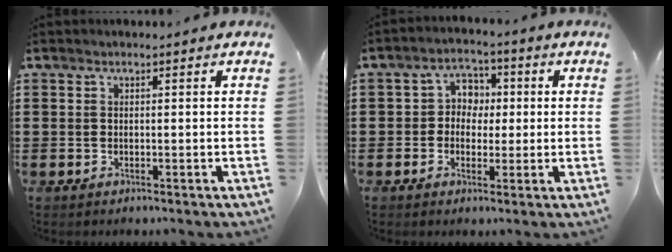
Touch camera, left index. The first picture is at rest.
{"total": 4.2, "force": [-0.3, 3.7, 1.8], "torque": [-0.051, 0.015, -0.014]}